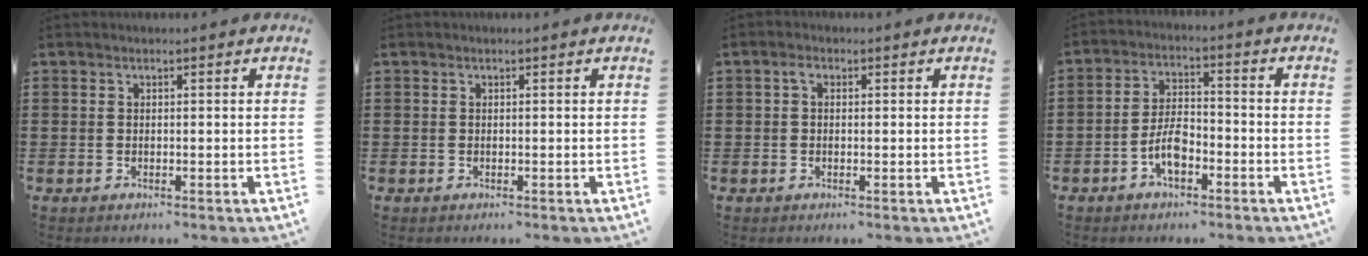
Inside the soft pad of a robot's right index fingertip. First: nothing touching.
{"total": 0.0}
{"total": 1.3, "force": [0.1, 0.9, 1.0], "torque": [-0.021, 0.008, 0.000]}
{"total": 5.5, "force": [-2.7, 2.6, 4.1], "torque": [-0.095, 0.002, -0.056]}